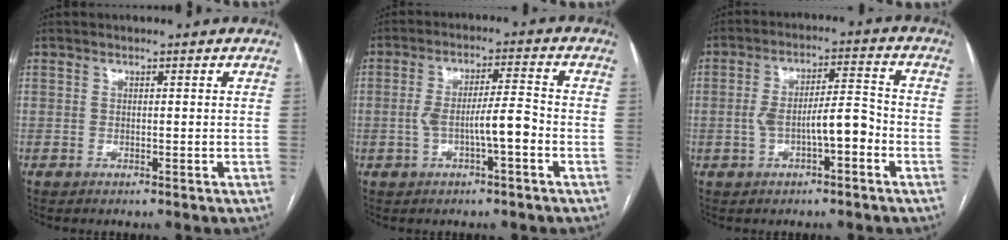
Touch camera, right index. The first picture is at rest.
{"total": 6.5, "force": [-1.9, 0.8, 6.2], "torque": [-0.117, 0.019, -0.029]}
{"total": 7.6, "force": [-2.2, 2.1, 7.0], "torque": [-0.130, 0.028, -0.033]}